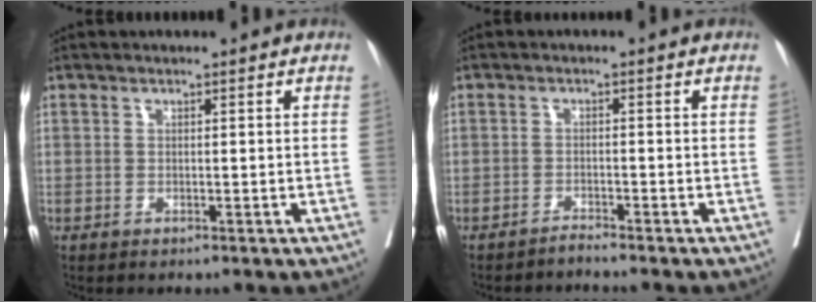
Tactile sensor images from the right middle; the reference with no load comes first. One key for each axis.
{"total": 2.0, "fx": 1.6, "fy": -1.1, "fz": -0.7, "tx": 0.021, "ty": -0.011, "tz": 0.027}